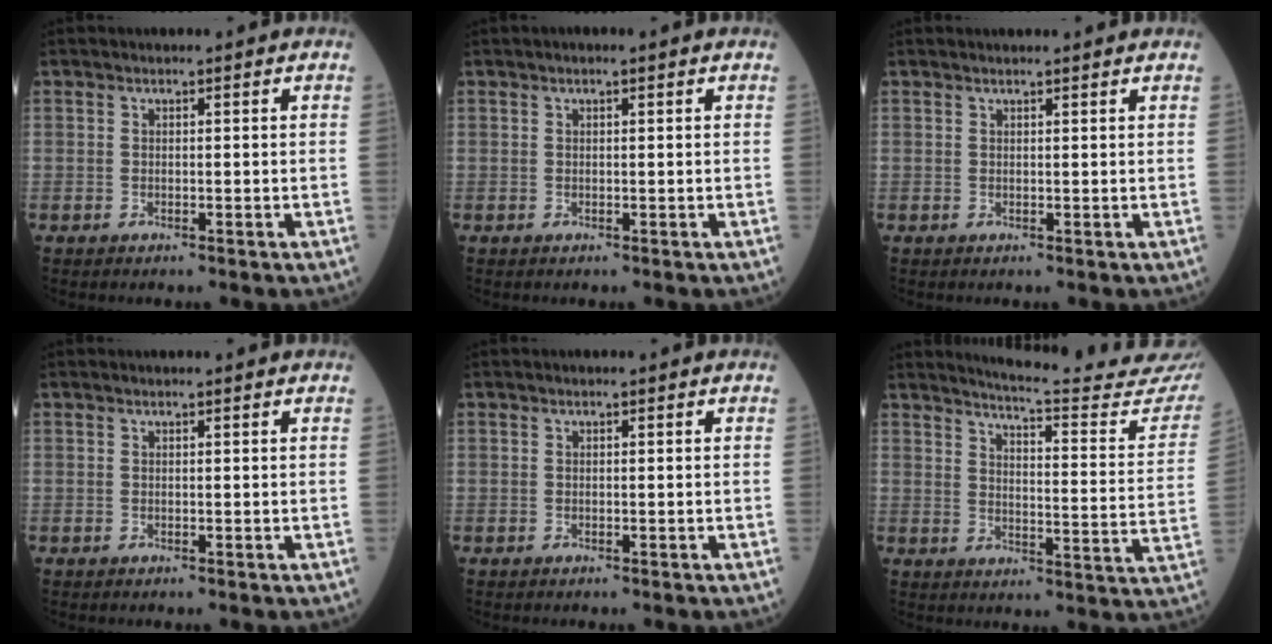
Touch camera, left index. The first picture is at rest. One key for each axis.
{"total": 0.8, "fx": 0.4, "fy": 0.1, "fz": 0.7, "tx": -0.012, "ty": 0.005, "tz": 0.005}
{"total": 3.0, "fx": 2.8, "fy": 0.2, "fz": 1.0, "tx": -0.013, "ty": 0.017, "tz": 0.033}
{"total": 1.2, "fx": 1.2, "fy": 0.0, "fz": 0.4, "tx": -0.008, "ty": 0.010, "tz": 0.015}
{"total": 0.0}
{"total": 21.2, "fx": 20.5, "fy": 0.2, "fz": 5.6, "tx": -0.076, "ty": -0.114, "tz": 0.235}